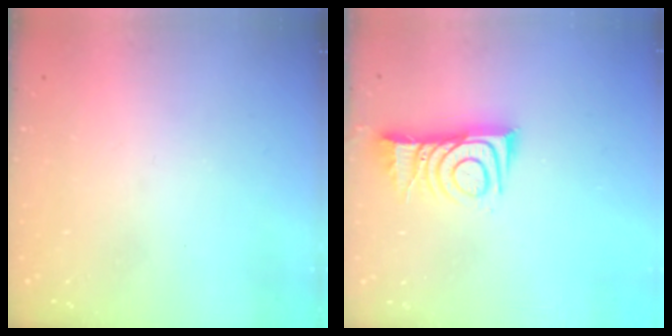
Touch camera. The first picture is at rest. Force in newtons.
{"total": 10.1, "press": 10.0, "slide": 0.9}